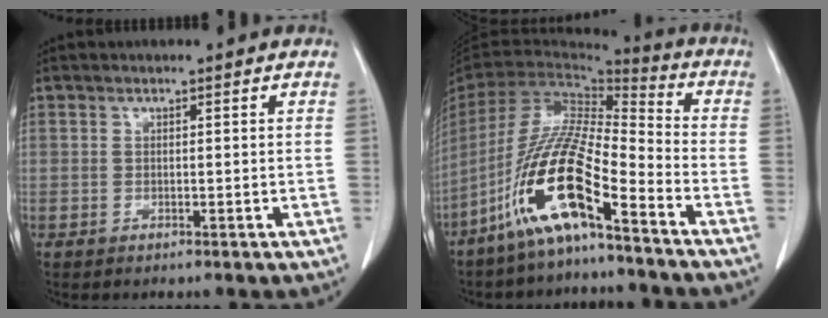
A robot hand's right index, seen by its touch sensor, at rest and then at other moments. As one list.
[{"total": 15.6, "force": [-9.0, 1.9, 12.7], "torque": [-0.260, -0.018, -0.174]}]